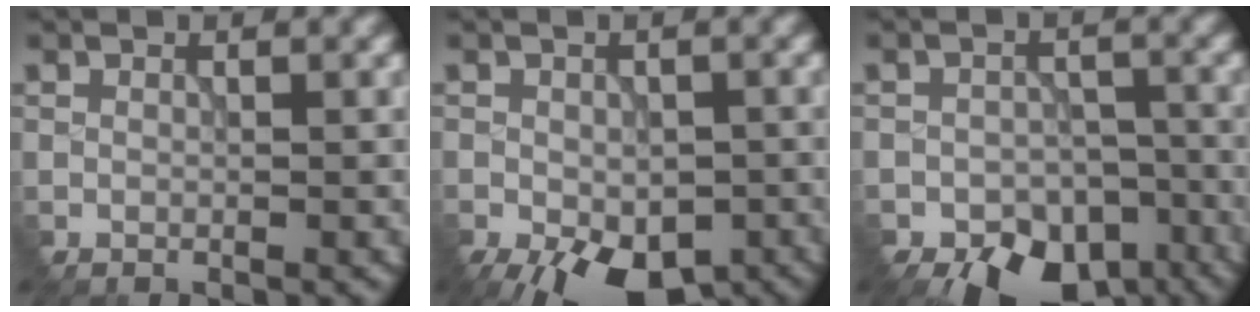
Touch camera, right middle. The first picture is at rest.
{"total": 9.6, "force": [-5.6, 4.8, 6.2], "torque": [-0.102, -0.041, -0.077]}
{"total": 10.5, "force": [-7.6, 5.7, 4.3], "torque": [-0.056, -0.034, -0.096]}